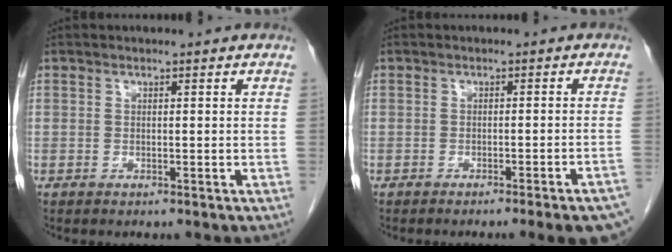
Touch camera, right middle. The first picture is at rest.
{"total": 8.2, "force": [-6.5, -0.3, 5.0], "torque": [-0.041, -0.010, -0.078]}